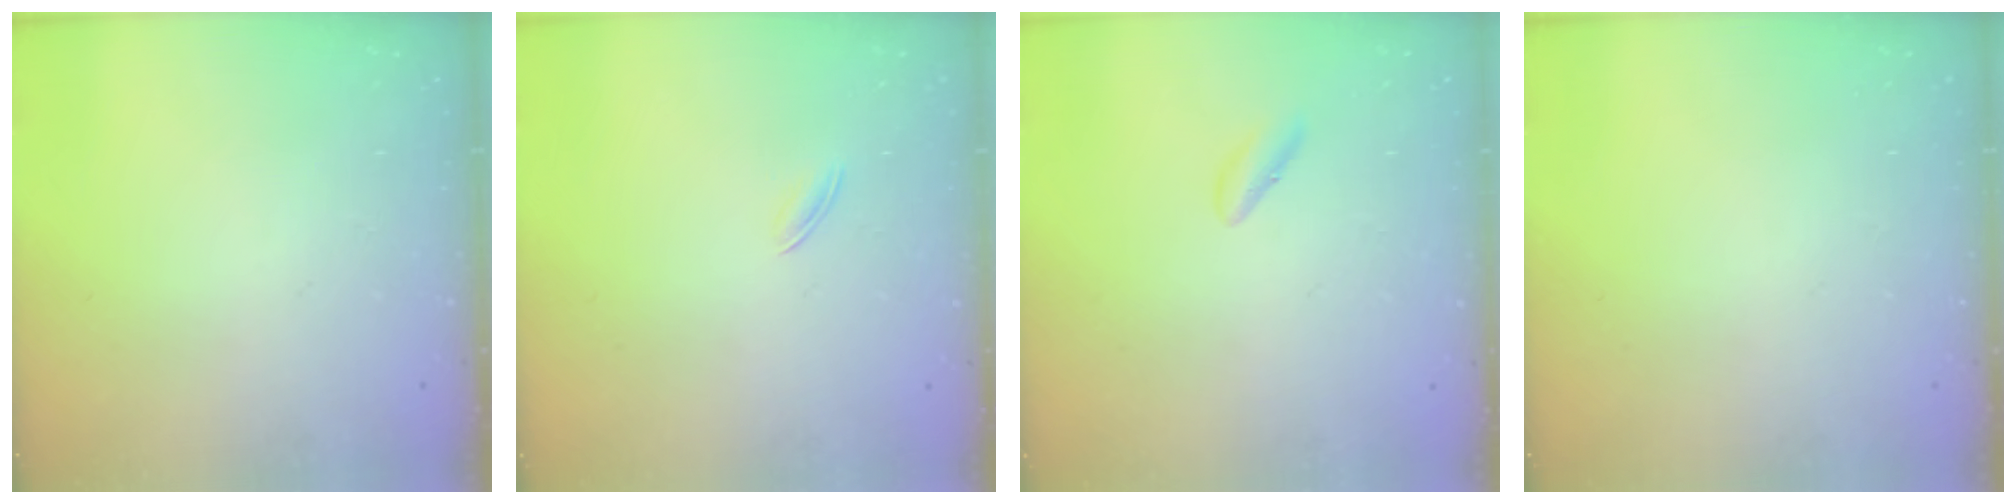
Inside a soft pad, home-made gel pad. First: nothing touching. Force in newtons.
{"total": 1.6, "press": 1.5, "slide": 0.5}
{"total": 2.1, "press": 2.0, "slide": 0.7}
{"total": 0.0}